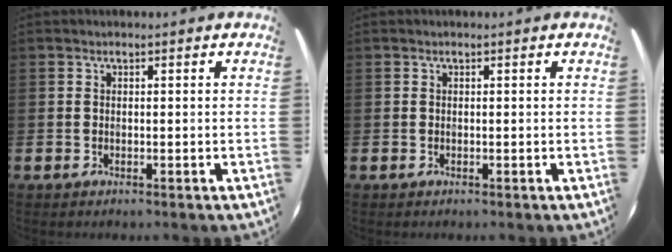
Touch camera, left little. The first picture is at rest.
{"total": 0.0}